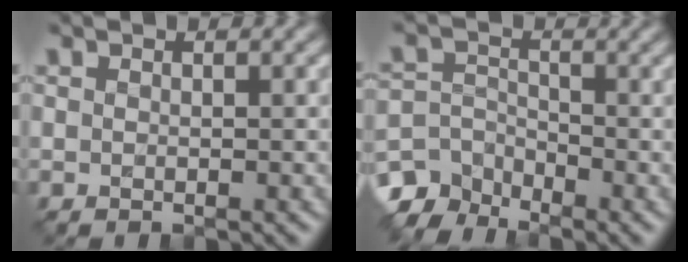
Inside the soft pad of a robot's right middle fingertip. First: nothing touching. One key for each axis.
{"total": 4.4, "fx": -3.5, "fy": 2.3, "fz": 1.2, "tx": -0.020, "ty": -0.002, "tz": -0.078}